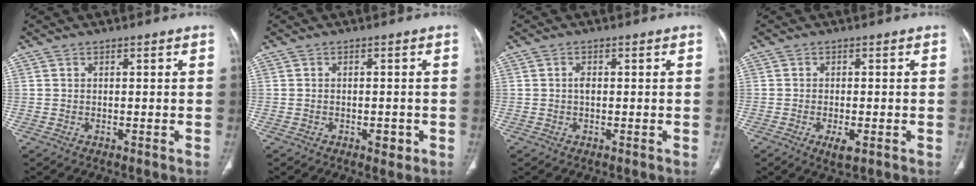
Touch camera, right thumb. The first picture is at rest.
{"total": 2.2, "force": [-0.9, 1.2, 1.7], "torque": [-0.018, 0.002, -0.008]}
{"total": 1.2, "force": [0.0, 0.7, 1.0], "torque": [-0.016, 0.002, -0.005]}
{"total": 3.5, "force": [-1.4, 1.3, 2.9], "torque": [-0.052, -0.005, -0.019]}